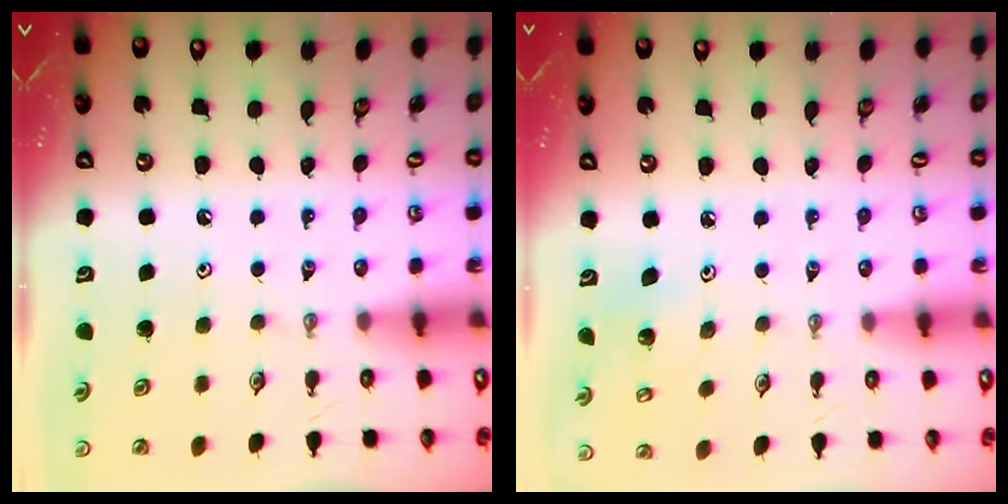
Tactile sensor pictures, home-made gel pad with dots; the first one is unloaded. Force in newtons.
{"total": 4.5, "press": 4.4, "slide": 0.6}